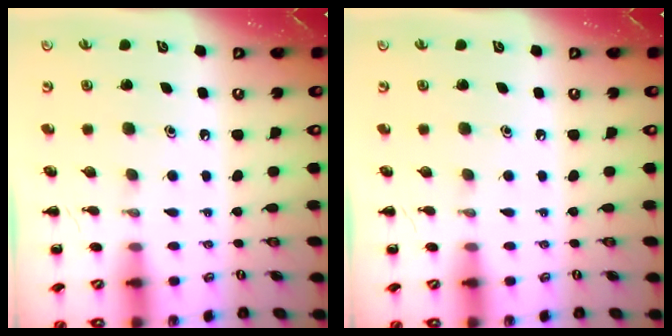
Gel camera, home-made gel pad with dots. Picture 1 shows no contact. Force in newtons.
{"total": 0.0}